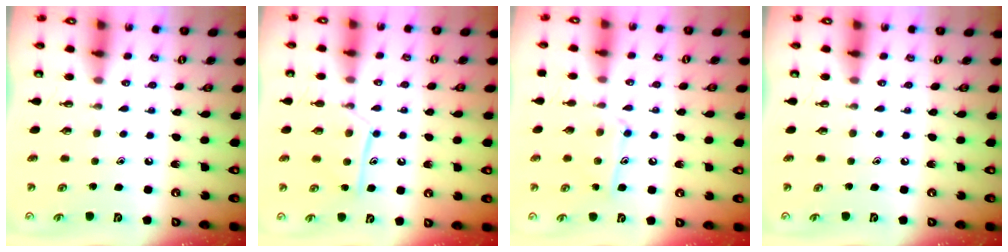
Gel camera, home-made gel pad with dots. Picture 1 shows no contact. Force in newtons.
{"total": 10.4, "press": 10.4, "slide": 0.6}
{"total": 10.7, "press": 10.6, "slide": 0.7}
{"total": 0.0}